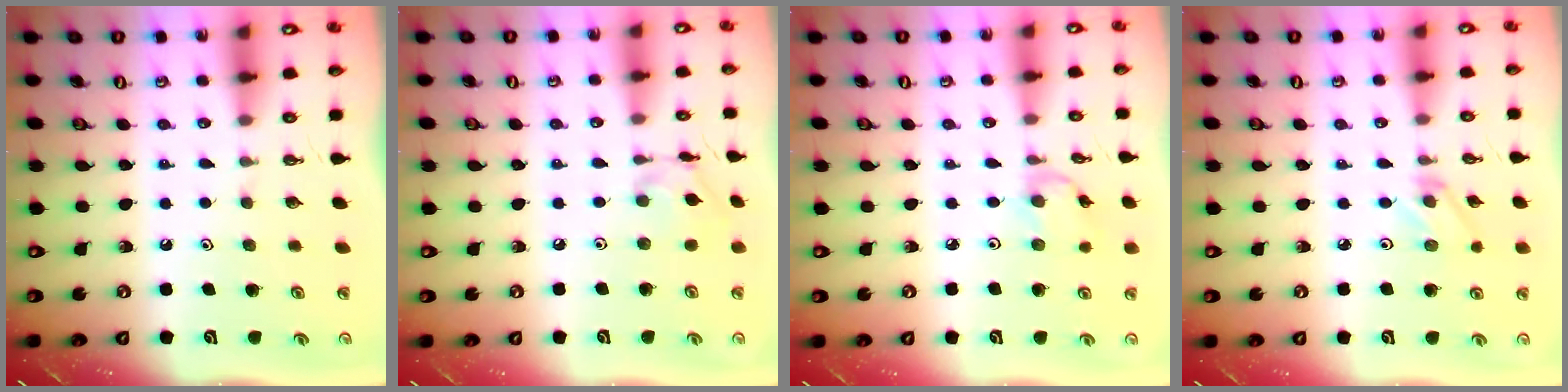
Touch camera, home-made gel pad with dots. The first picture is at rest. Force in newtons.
{"total": 7.7, "press": 7.7, "slide": 0.4}
{"total": 2.9, "press": 2.9, "slide": 0.3}
{"total": 3.1, "press": 3.1, "slide": 0.4}